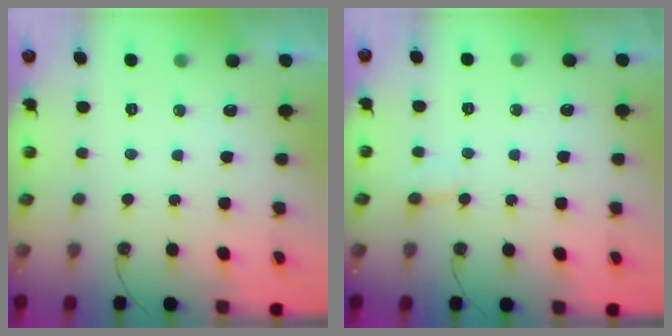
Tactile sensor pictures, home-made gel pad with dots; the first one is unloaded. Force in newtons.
{"total": 2.7, "press": 2.7, "slide": 0.2}